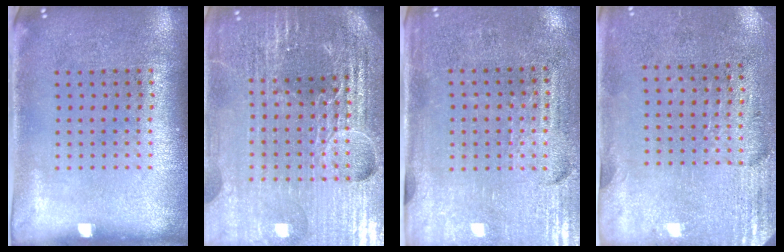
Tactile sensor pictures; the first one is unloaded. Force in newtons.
{"total": 6.3, "press": 5.5, "slide": 2.9}
{"total": 3.4, "press": 3.1, "slide": 1.4}
{"total": 2.8, "press": 2.4, "slide": 1.4}